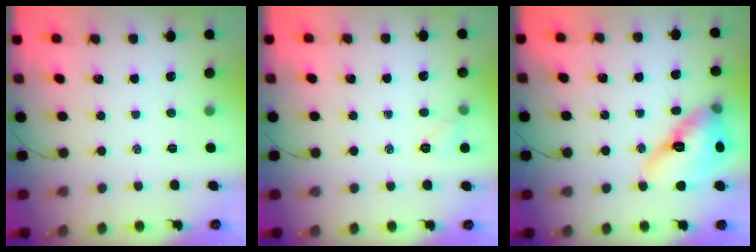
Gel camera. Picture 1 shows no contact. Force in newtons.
{"total": 5.0, "press": 4.7, "slide": 1.5}
{"total": 16.4, "press": 16.0, "slide": 3.7}